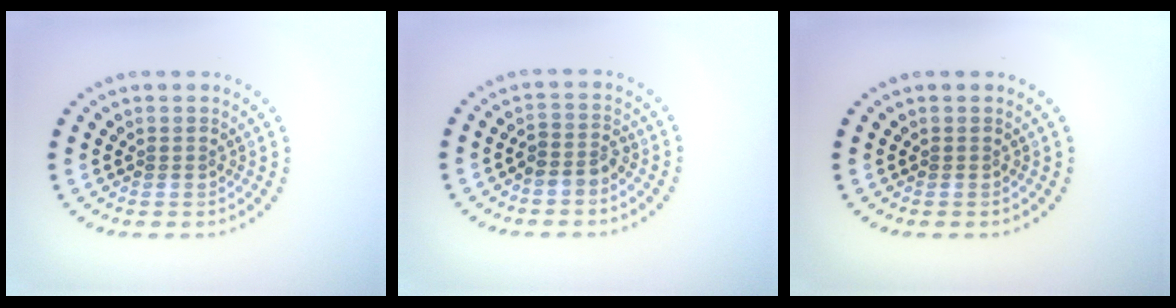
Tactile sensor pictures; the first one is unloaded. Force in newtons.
{"total": 1.8, "press": 1.5, "slide": 1.1}
{"total": 0.0}